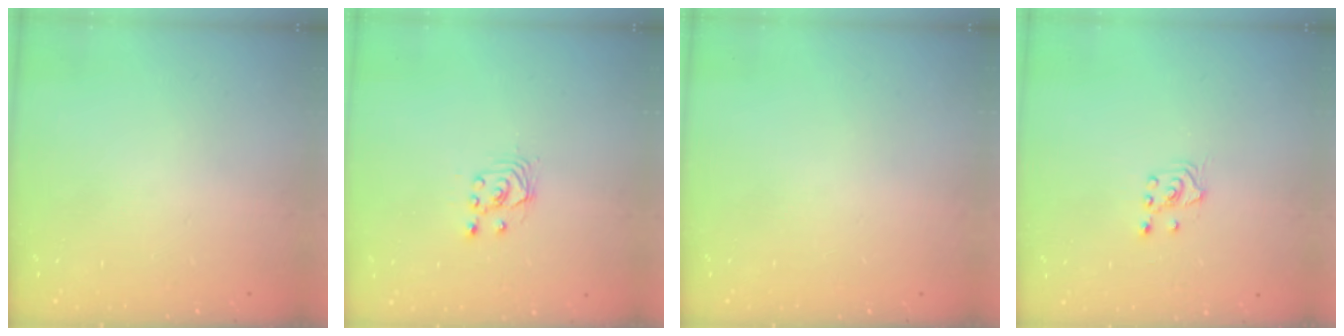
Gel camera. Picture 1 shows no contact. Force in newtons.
{"total": 2.7, "press": 2.7, "slide": 0.2}
{"total": 0.0}
{"total": 2.7, "press": 2.5, "slide": 0.9}